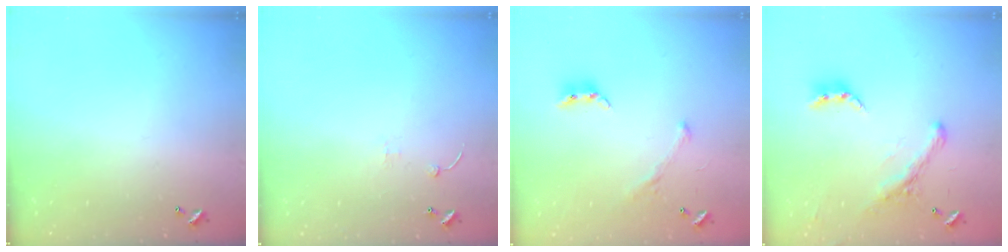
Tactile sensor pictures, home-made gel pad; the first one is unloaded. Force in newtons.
{"total": 0.8, "press": 0.7, "slide": 0.4}
{"total": 2.2, "press": 2.0, "slide": 1.1}
{"total": 2.9, "press": 2.5, "slide": 1.4}